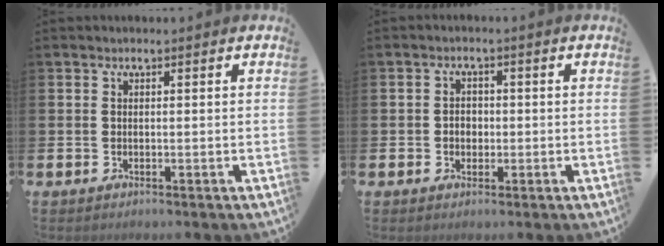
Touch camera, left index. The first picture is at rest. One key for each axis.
{"total": 2.0, "fx": -0.3, "fy": 1.8, "fz": 0.9, "tx": -0.003, "ty": 0.001, "tz": -0.013}